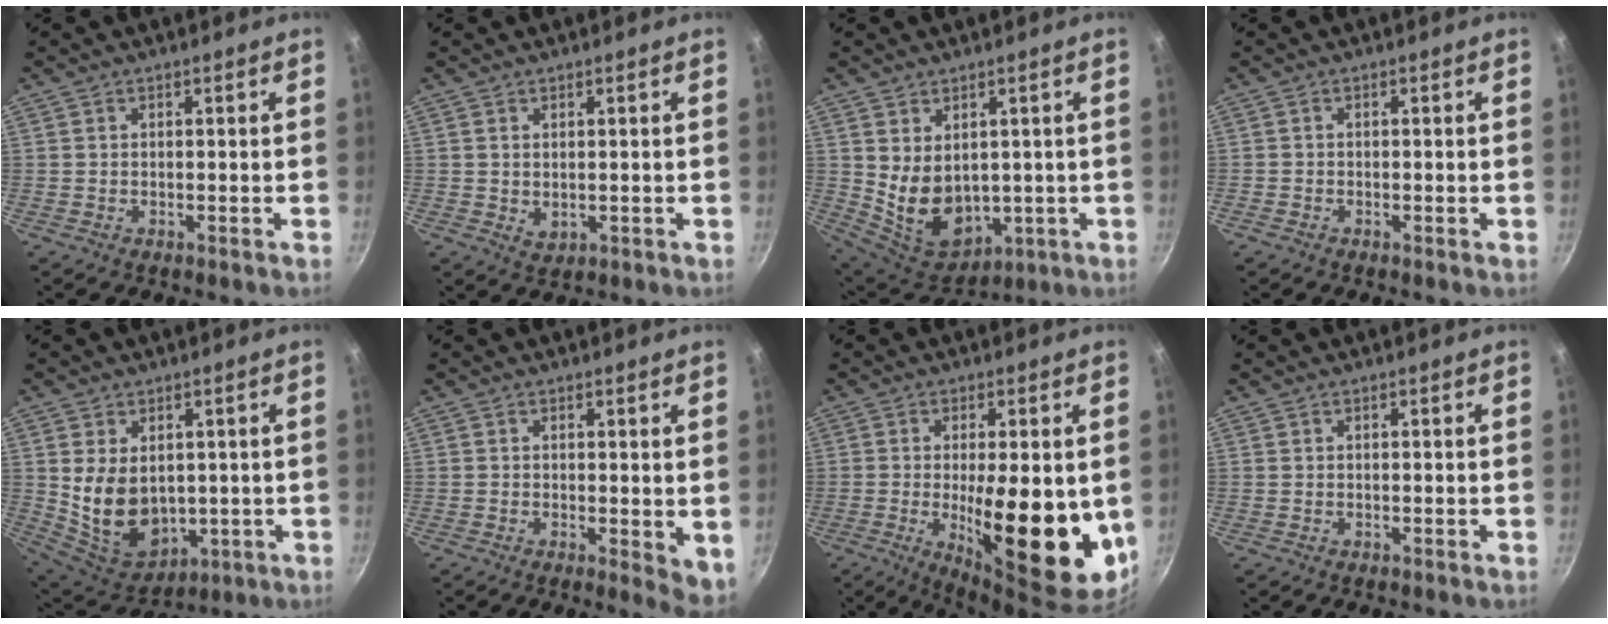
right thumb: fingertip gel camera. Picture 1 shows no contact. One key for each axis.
{"total": 1.8, "fx": 0.5, "fy": 1.2, "fz": 1.2, "tx": -0.018, "ty": -0.006, "tz": 0.010}
{"total": 11.3, "fx": 1.2, "fy": 8.2, "fz": 7.7, "tx": -0.106, "ty": -0.032, "tz": 0.053}
{"total": 0.5, "fx": -0.4, "fy": 0.4, "fz": 0.2, "tx": -0.005, "ty": 0.003, "tz": -0.010}
{"total": 13.1, "fx": 1.0, "fy": 9.3, "fz": 9.2, "tx": -0.137, "ty": -0.029, "tz": 0.049}
{"total": 4.8, "fx": 0.1, "fy": 2.0, "fz": 4.4, "tx": -0.053, "ty": -0.011, "tz": 0.001}
{"total": 18.2, "fx": -1.8, "fy": 6.2, "fz": 17.0, "tx": -0.236, "ty": -0.012, "tz": -0.017}
{"total": 0.0}